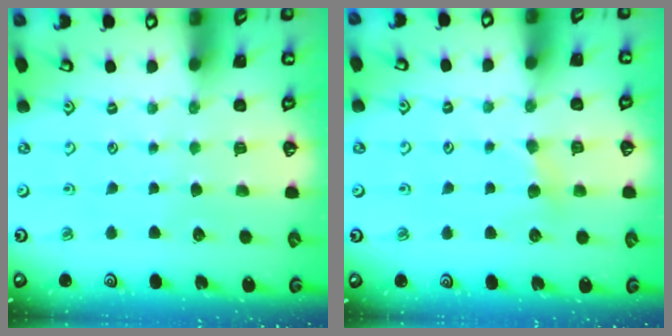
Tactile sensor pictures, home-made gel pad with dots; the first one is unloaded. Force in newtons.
{"total": 3.7, "press": 3.7, "slide": 0.6}